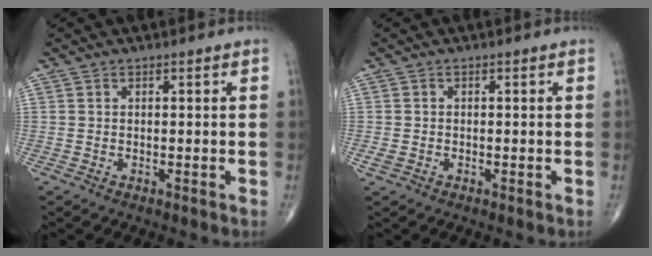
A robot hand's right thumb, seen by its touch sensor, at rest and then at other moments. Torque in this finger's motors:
{"motor_torque": [0.57, 0.27, 0.14, -0.46, 0.02]}